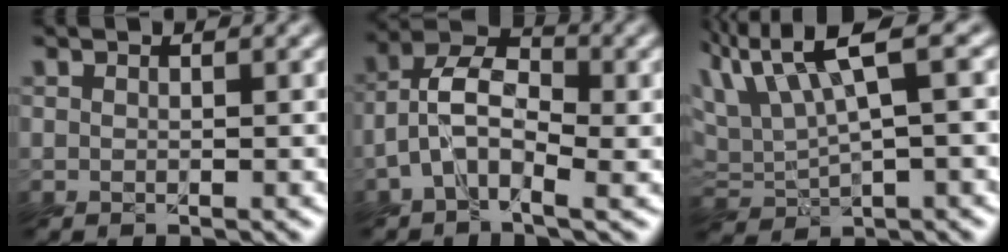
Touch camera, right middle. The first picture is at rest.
{"total": 5.8, "force": [-1.6, 3.1, 4.6], "torque": [-0.088, 0.014, -0.047]}
{"total": 7.4, "force": [3.0, 1.9, 6.4], "torque": [-0.126, 0.019, 0.050]}